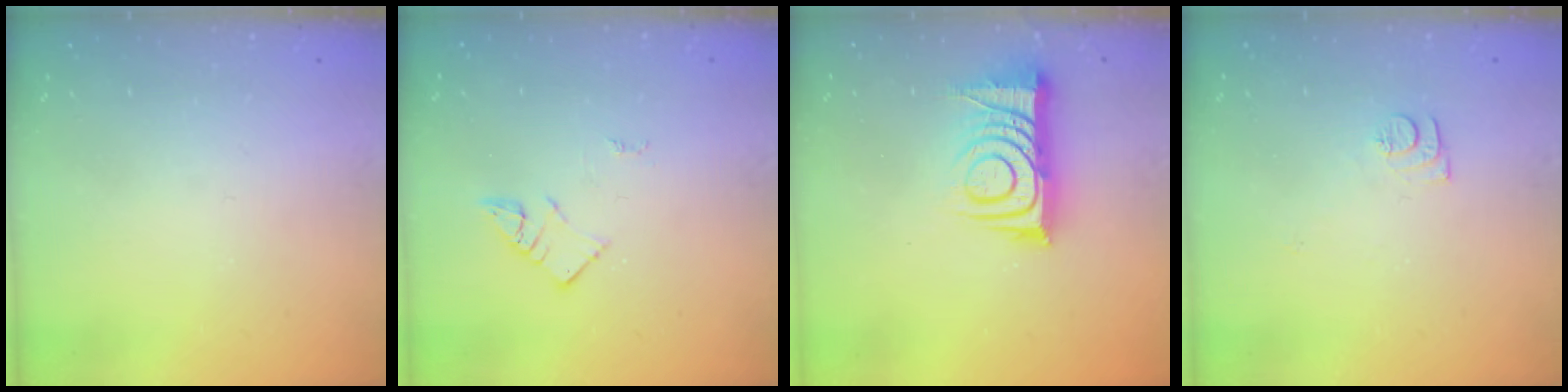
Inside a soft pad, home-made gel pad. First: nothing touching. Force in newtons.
{"total": 4.4, "press": 4.4, "slide": 0.6}
{"total": 12.6, "press": 12.6, "slide": 0.9}
{"total": 7.5, "press": 7.4, "slide": 0.8}